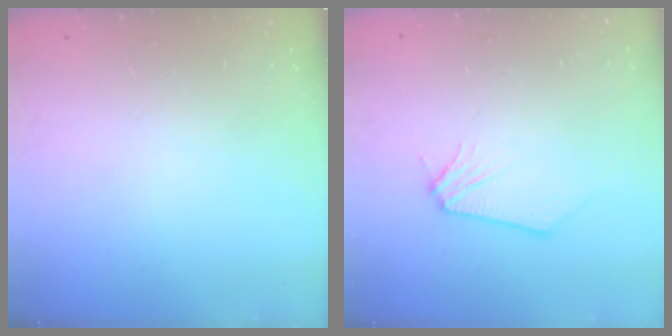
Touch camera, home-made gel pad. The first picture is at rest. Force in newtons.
{"total": 0.0}